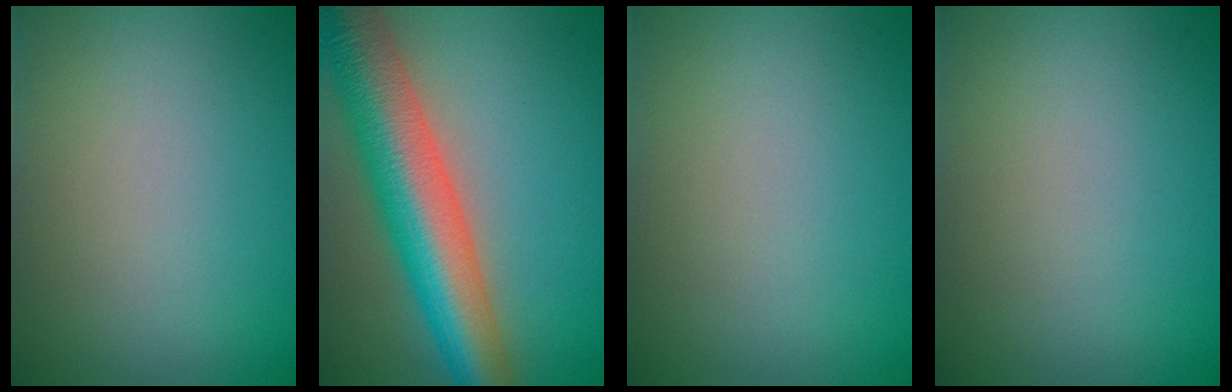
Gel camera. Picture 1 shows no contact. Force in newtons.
{"total": 10.6, "press": 10.6, "slide": 0.6}
{"total": 0.0}
{"total": 0.0}